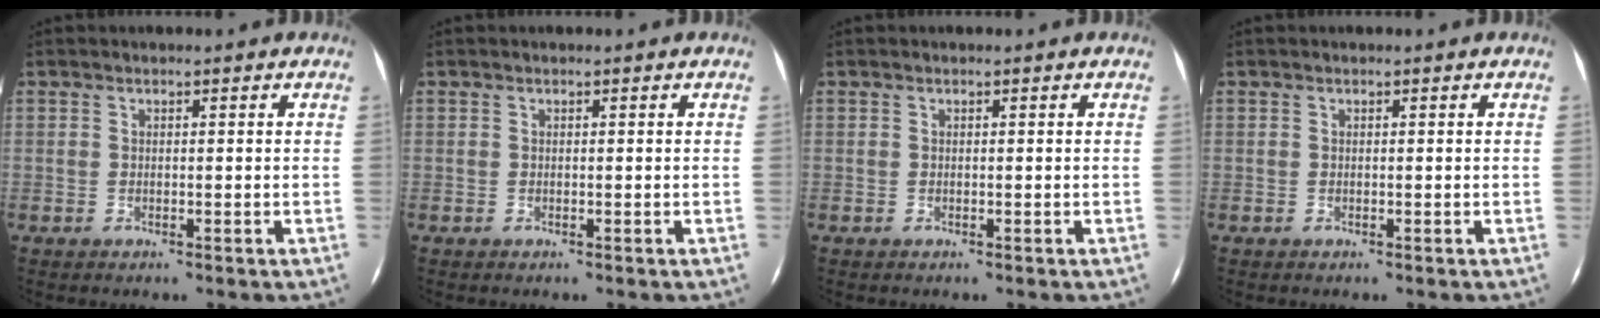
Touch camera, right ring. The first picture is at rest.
{"total": 0.0}
{"total": 0.0}
{"total": 0.0}